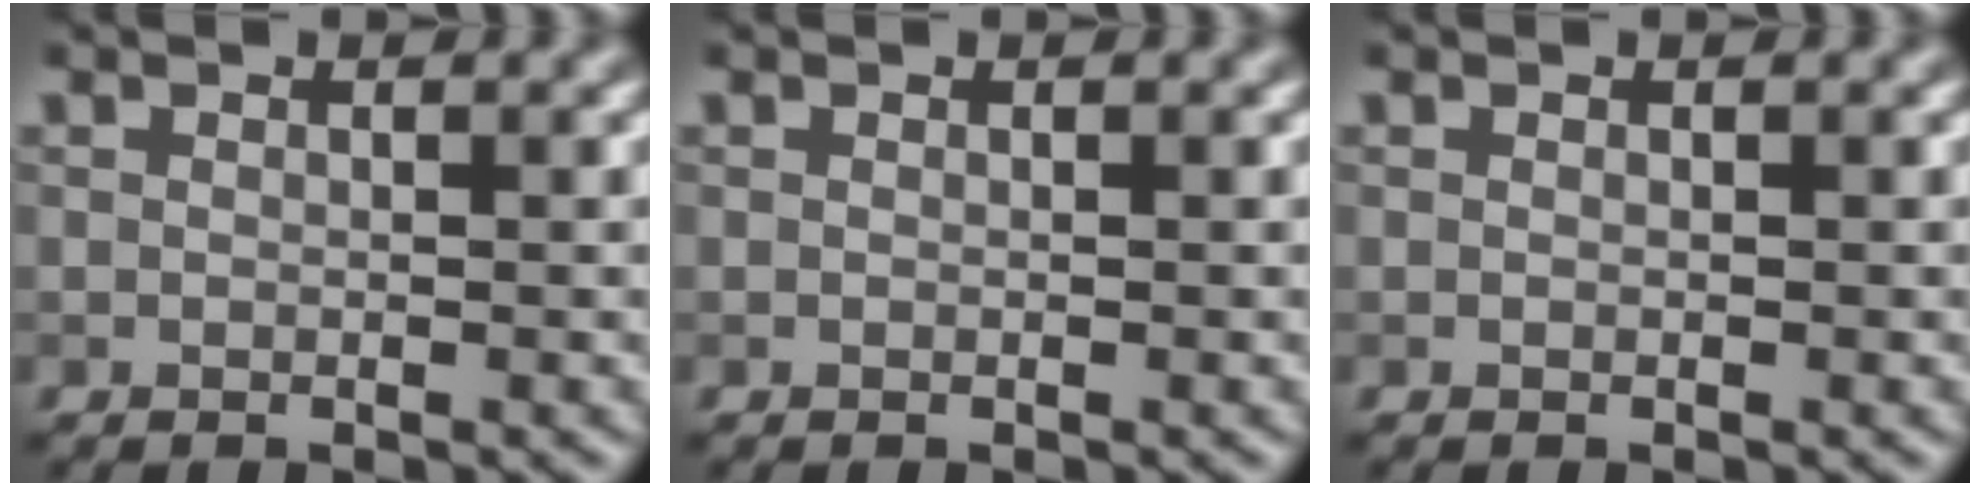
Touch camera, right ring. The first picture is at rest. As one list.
[{"total": 0.0}, {"total": 0.0}]